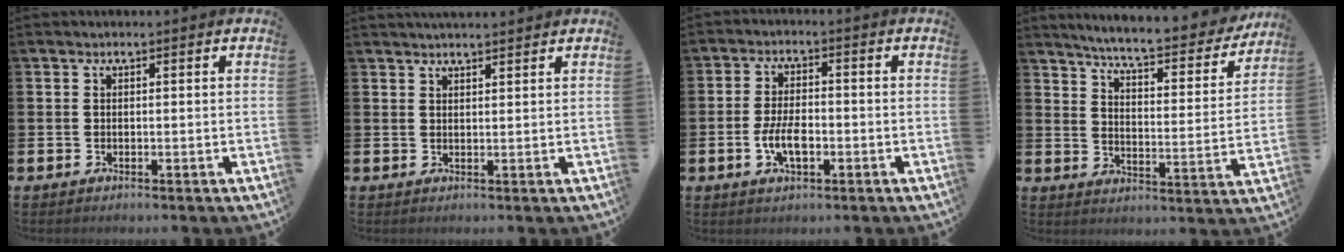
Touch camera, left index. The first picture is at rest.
{"total": 2.0, "force": [2.0, 0.1, 0.3], "torque": [-0.002, -0.006, 0.034]}
{"total": 4.8, "force": [-1.2, 2.3, 4.0], "torque": [-0.075, 0.005, -0.024]}
{"total": 7.0, "force": [6.4, 0.8, 2.8], "torque": [-0.081, -0.046, 0.103]}